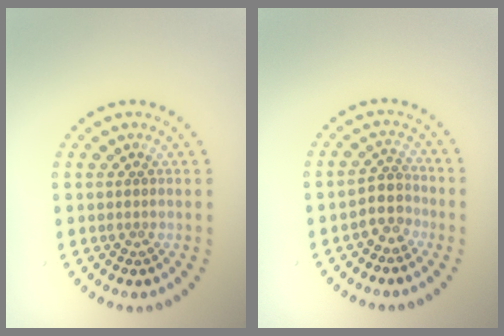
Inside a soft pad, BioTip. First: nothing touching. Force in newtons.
{"total": 2.7, "press": 2.2, "slide": 1.5}